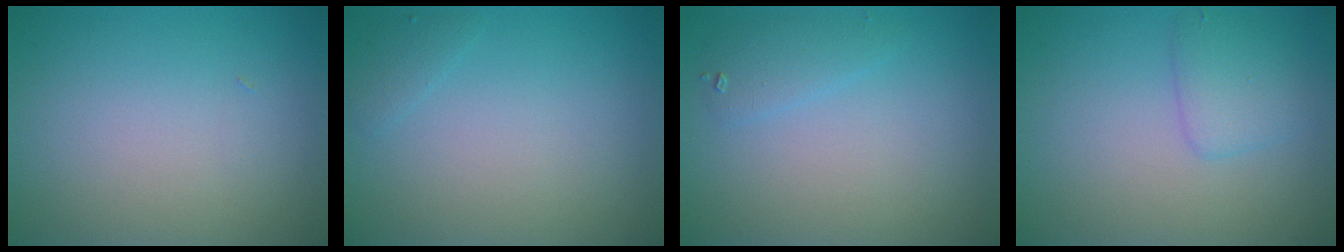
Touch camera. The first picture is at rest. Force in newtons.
{"total": 0.8, "press": 0.8, "slide": 0.1}
{"total": 1.4, "press": 1.4, "slide": 0.0}
{"total": 2.2, "press": 2.2, "slide": 0.1}